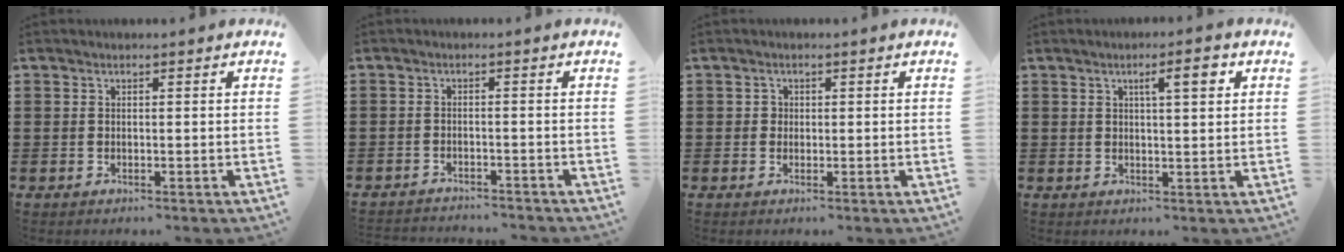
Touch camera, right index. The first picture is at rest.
{"total": 1.8, "force": [-1.8, 0.0, 0.0], "torque": [-0.004, 0.001, -0.040]}
{"total": 1.0, "force": [0.1, 1.0, 0.3], "torque": [-0.010, 0.005, 0.001]}
{"total": 4.0, "force": [1.6, 0.7, 3.6], "torque": [-0.058, 0.002, 0.020]}